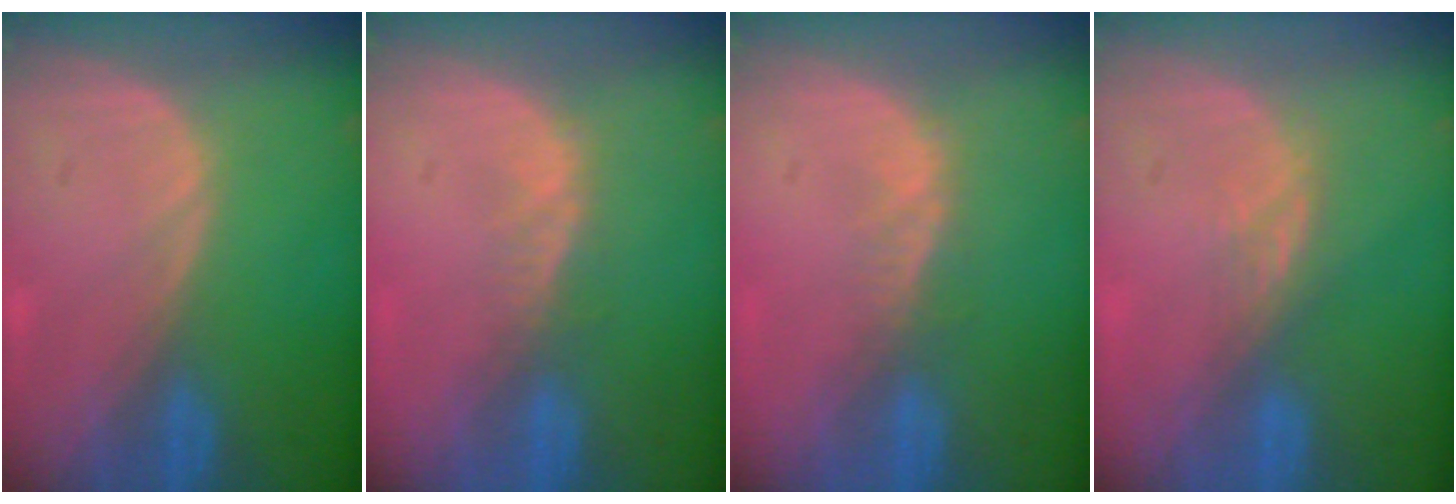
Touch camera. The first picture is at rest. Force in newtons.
{"total": 2.3, "press": 1.9, "slide": 1.4}
{"total": 2.3, "press": 1.9, "slide": 1.4}
{"total": 2.5, "press": 2.1, "slide": 1.4}